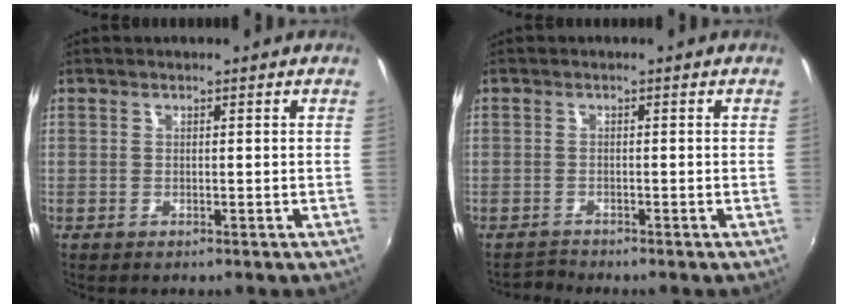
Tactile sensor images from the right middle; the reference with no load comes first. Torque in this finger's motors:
{"motor_torque": [-0.87, -1.27, -0.04, -0.02]}